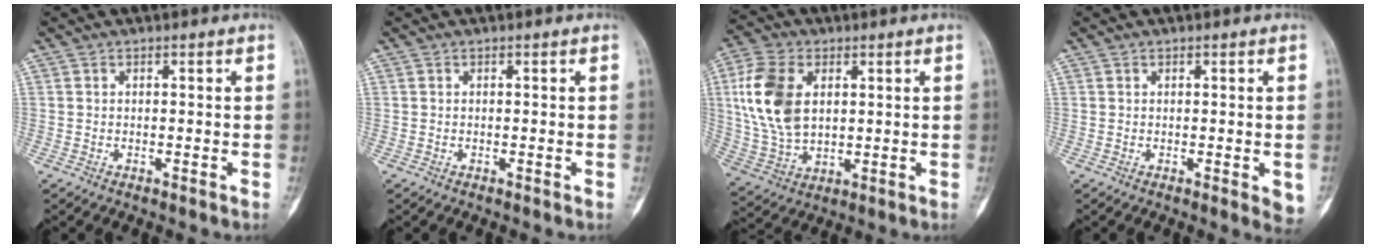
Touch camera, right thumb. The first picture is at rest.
{"total": 0.0}
{"total": 14.6, "force": [3.1, 9.3, 10.8], "torque": [-0.218, -0.004, 0.066]}
{"total": 3.1, "force": [-0.4, 1.1, 2.9], "torque": [-0.027, -0.007, -0.004]}